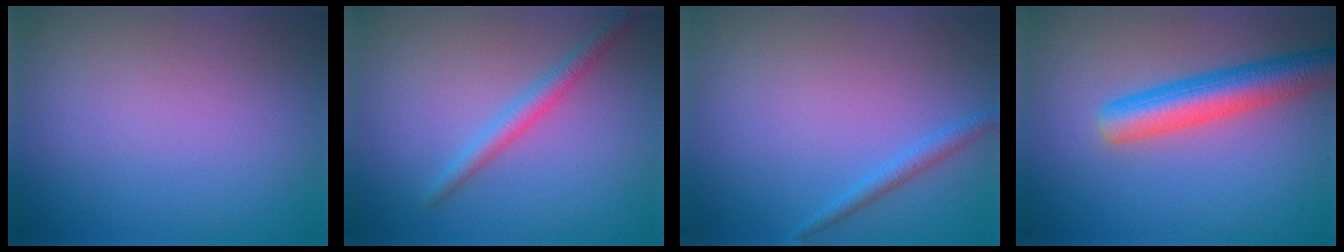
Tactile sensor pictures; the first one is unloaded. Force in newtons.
{"total": 2.2, "press": 2.2, "slide": 0.1}
{"total": 1.3, "press": 1.3, "slide": 0.1}
{"total": 5.6, "press": 5.6, "slide": 0.2}